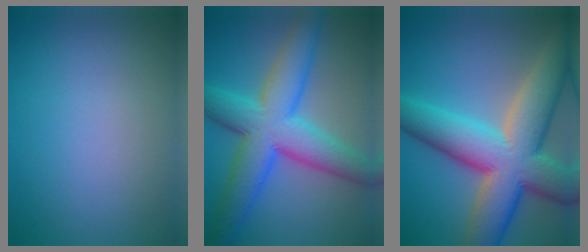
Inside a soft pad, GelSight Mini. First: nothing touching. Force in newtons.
{"total": 9.5, "press": 9.5, "slide": 0.1}
{"total": 13.2, "press": 13.2, "slide": 0.9}